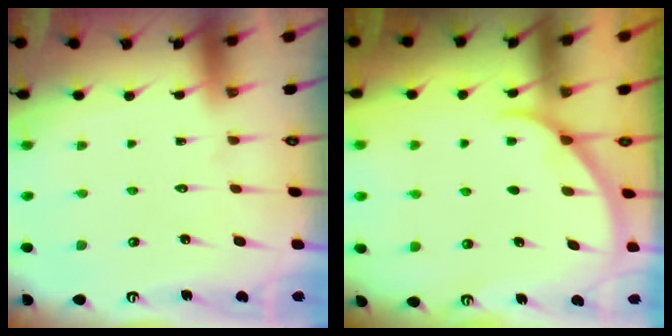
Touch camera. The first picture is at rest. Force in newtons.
{"total": 2.0, "press": 2.0, "slide": 0.2}